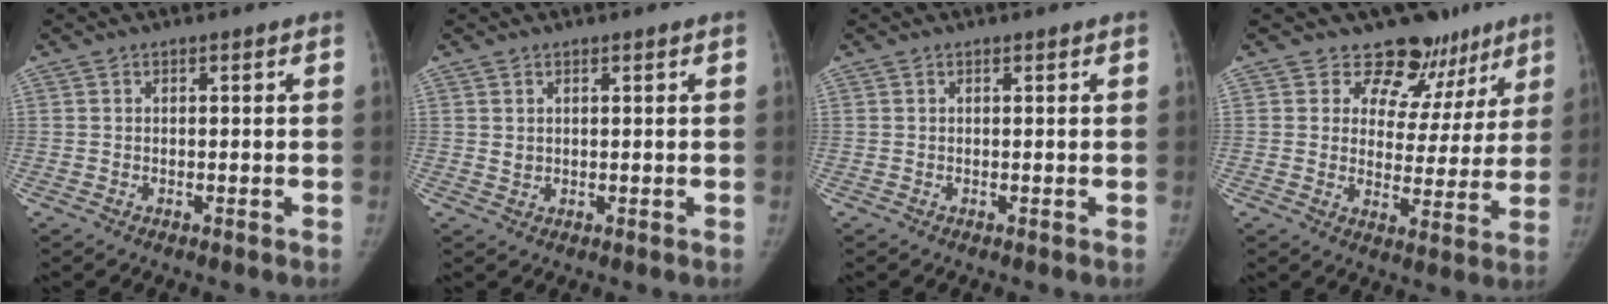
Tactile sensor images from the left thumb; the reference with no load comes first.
{"total": 1.2, "force": [0.7, 0.8, 0.5], "torque": [0.002, -0.006, 0.015]}
{"total": 0.0}
{"total": 12.4, "force": [9.4, 7.8, 2.2], "torque": [0.022, -0.052, 0.109]}